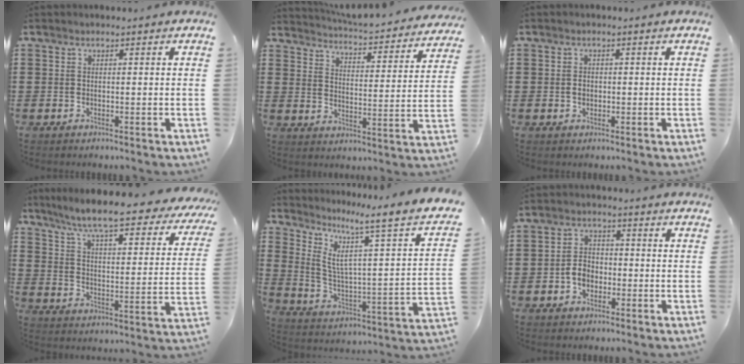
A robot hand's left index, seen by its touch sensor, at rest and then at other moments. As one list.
[{"total": 3.9, "force": [3.9, -0.2, 0.5], "torque": [-0.034, -0.038, 0.059]}, {"total": 1.3, "force": [-0.1, 1.0, 0.9], "torque": [-0.020, 0.006, -0.003]}, {"total": 8.3, "force": [7.1, -0.2, 4.2], "torque": [-0.111, -0.052, 0.116]}, {"total": 5.4, "force": [2.8, -0.1, 4.6], "torque": [-0.111, -0.047, 0.028]}, {"total": 3.8, "force": [-1.3, 2.9, 2.1], "torque": [-0.052, 0.003, -0.028]}]